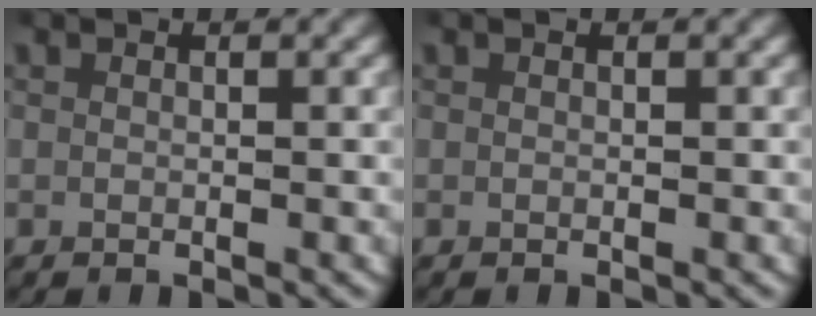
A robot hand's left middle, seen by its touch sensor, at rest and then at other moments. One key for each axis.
{"total": 0.0}